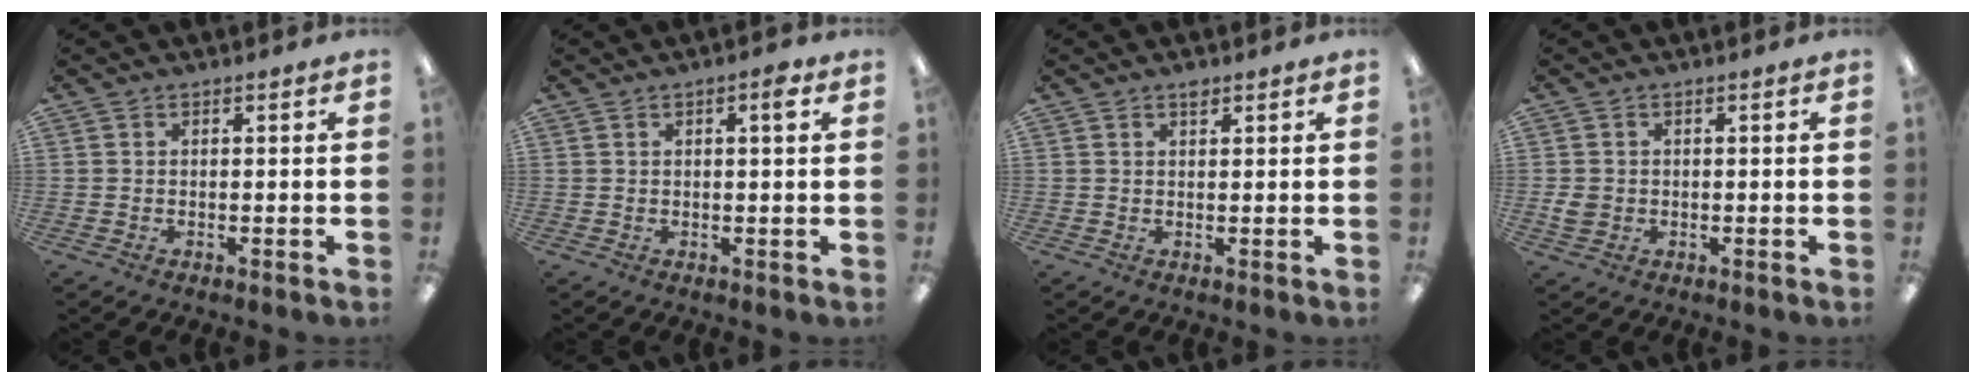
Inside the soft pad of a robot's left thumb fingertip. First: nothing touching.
{"total": 3.3, "force": [1.6, 0.6, 2.8], "torque": [-0.042, -0.002, 0.022]}
{"total": 1.5, "force": [1.2, 0.5, 0.8], "torque": [-0.010, -0.003, 0.020]}
{"total": 2.9, "force": [0.1, 2.5, 1.5], "torque": [-0.034, 0.004, -0.001]}